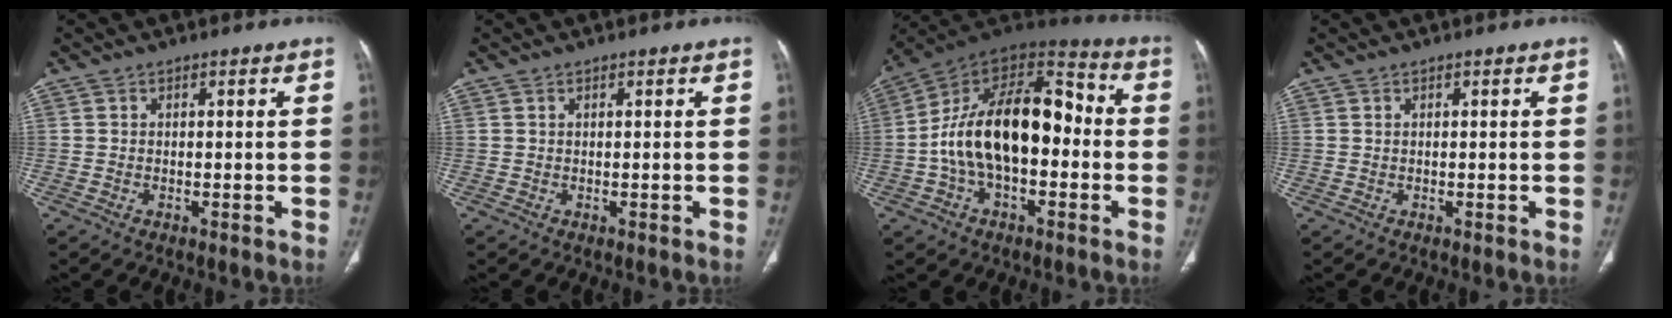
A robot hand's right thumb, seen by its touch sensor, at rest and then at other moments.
{"total": 0.0}
{"total": 22.0, "force": [-1.7, 12.4, 18.2], "torque": [-0.296, 0.048, -0.033]}
{"total": 0.0}